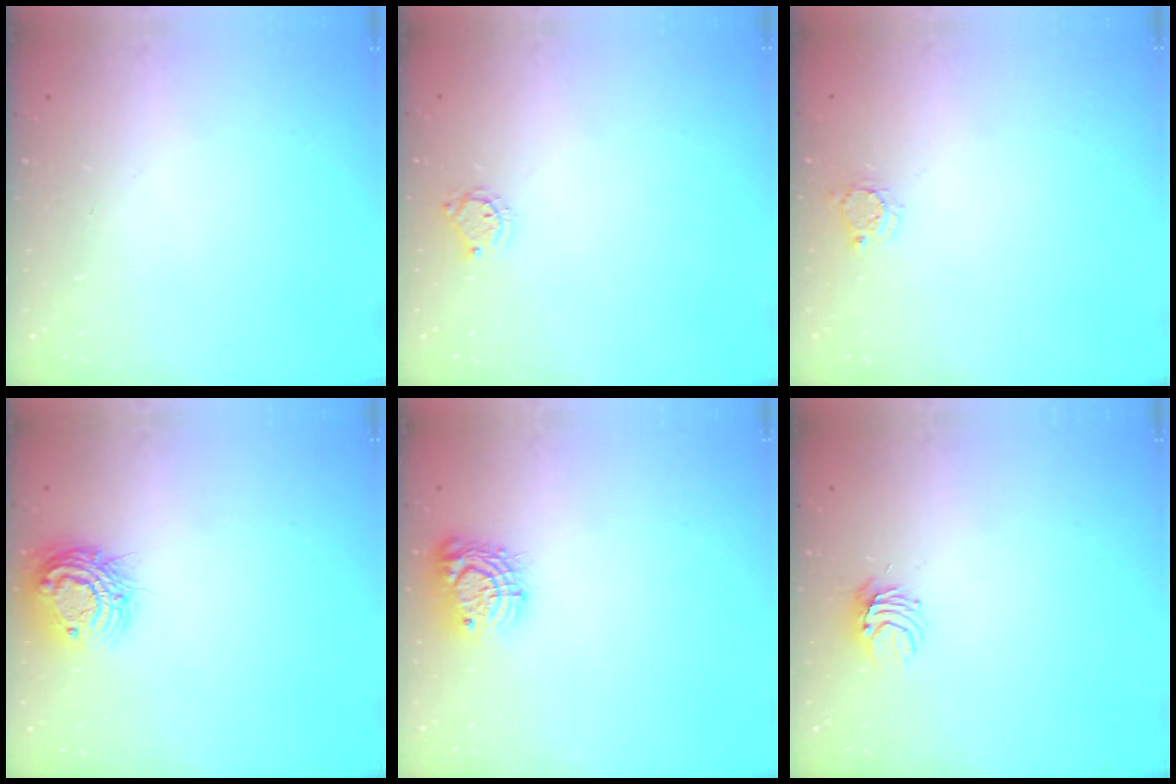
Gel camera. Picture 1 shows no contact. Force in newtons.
{"total": 4.1, "press": 4.1, "slide": 0.3}
{"total": 3.2, "press": 3.2, "slide": 0.2}
{"total": 12.2, "press": 12.1, "slide": 0.9}
{"total": 9.9, "press": 9.9, "slide": 0.8}
{"total": 5.4, "press": 5.4, "slide": 0.6}